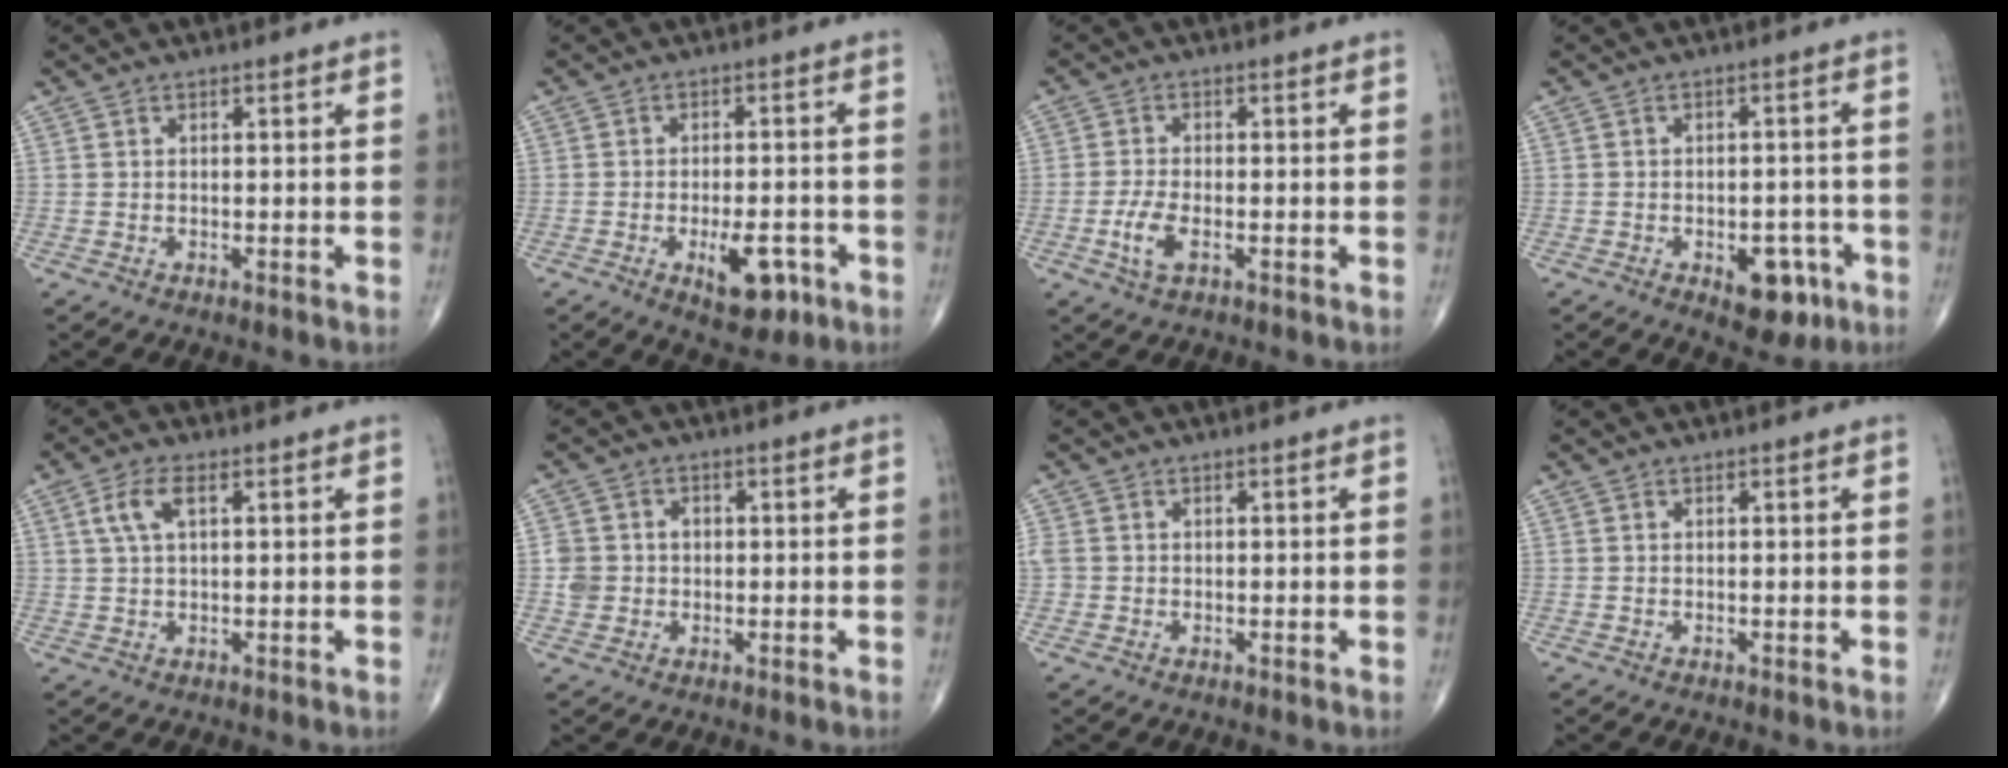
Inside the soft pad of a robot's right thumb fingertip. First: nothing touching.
{"total": 7.8, "force": [-3.2, 3.6, 6.2], "torque": [-0.078, 0.009, -0.040]}
{"total": 4.4, "force": [-1.5, 1.9, 3.7], "torque": [-0.084, 0.003, -0.028]}
{"total": 7.7, "force": [-3.5, 4.3, 5.4], "torque": [-0.043, 0.018, -0.038]}
{"total": 4.7, "force": [1.6, 2.0, 3.9], "torque": [-0.089, 0.010, 0.033]}
{"total": 4.4, "force": [-0.1, 4.1, 1.4], "torque": [-0.004, 0.011, -0.002]}
{"total": 1.9, "force": [0.0, 1.7, 0.9], "torque": [-0.016, 0.004, 0.000]}
{"total": 0.0}